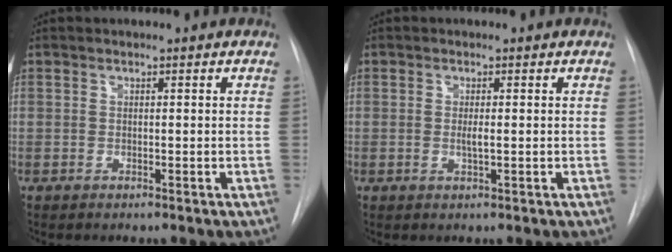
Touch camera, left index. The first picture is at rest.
{"total": 1.3, "force": [0.0, 0.1, 1.3], "torque": [-0.029, -0.003, 0.000]}